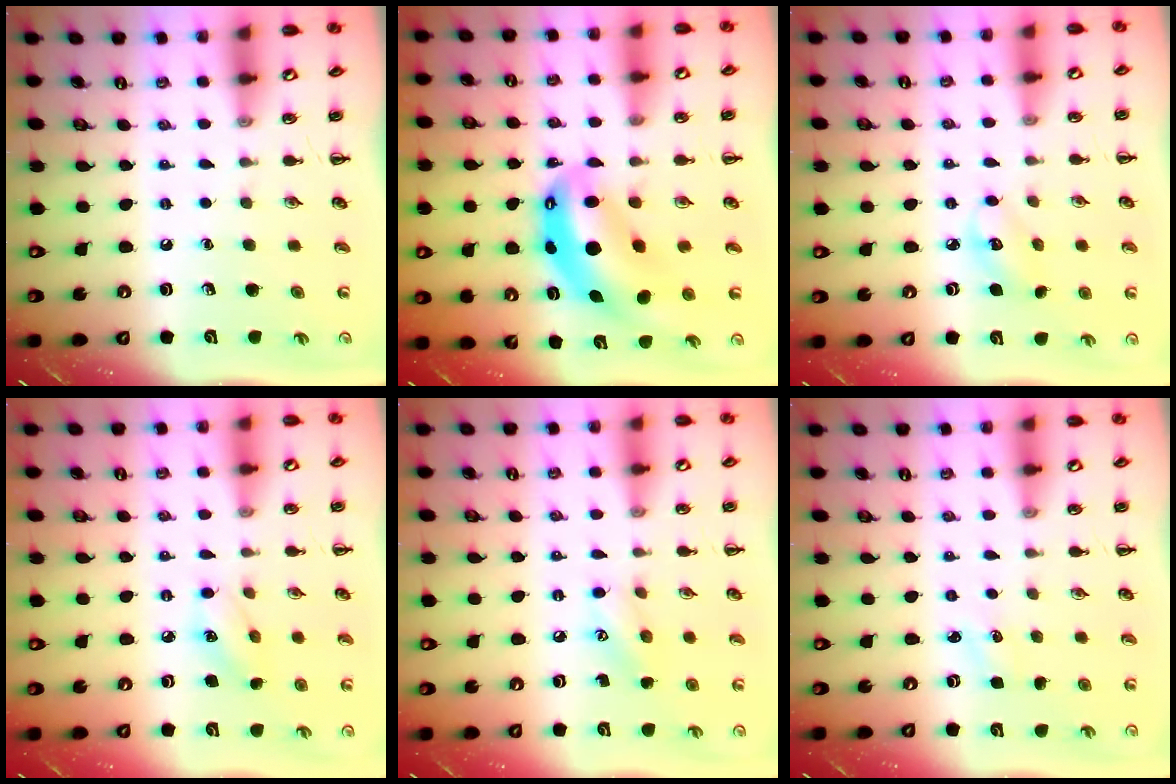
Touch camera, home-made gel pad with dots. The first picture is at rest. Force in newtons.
{"total": 10.9, "press": 10.6, "slide": 2.6}
{"total": 5.2, "press": 5.1, "slide": 0.9}
{"total": 6.0, "press": 5.9, "slide": 1.2}
{"total": 7.7, "press": 7.6, "slide": 1.0}
{"total": 1.8, "press": 1.7, "slide": 0.5}